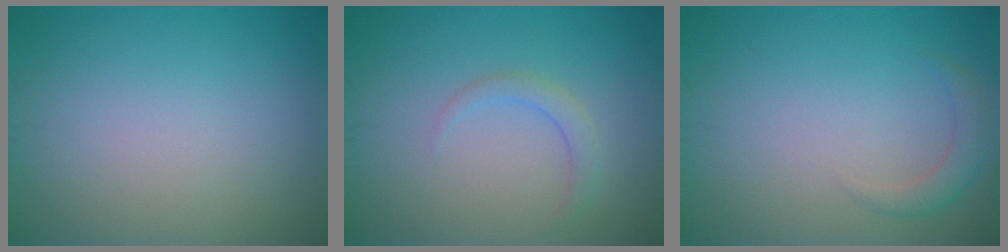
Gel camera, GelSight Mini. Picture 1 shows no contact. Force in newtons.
{"total": 1.5, "press": 1.5, "slide": 0.1}
{"total": 1.8, "press": 1.8, "slide": 0.3}